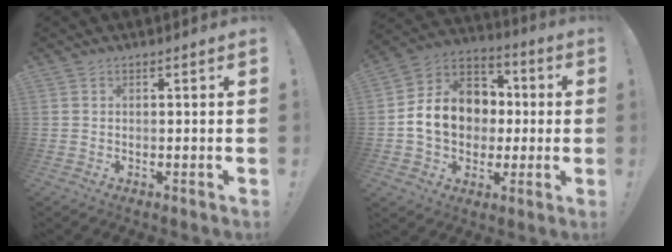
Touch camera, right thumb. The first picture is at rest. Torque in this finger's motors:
{"motor_torque": [1.22, 1.22, 0.04, 0.01, 0.08]}